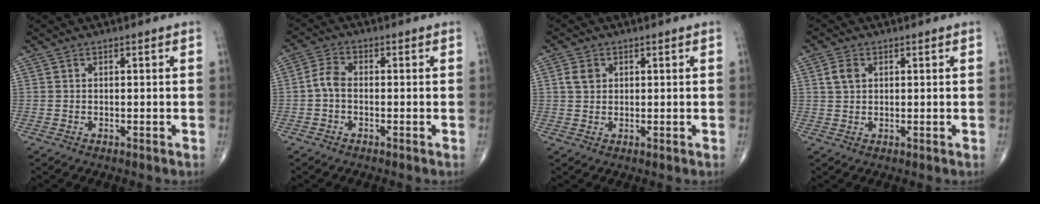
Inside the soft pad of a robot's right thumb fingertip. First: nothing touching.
{"total": 3.5, "force": [-0.7, 2.1, 2.6], "torque": [-0.053, 0.013, -0.022]}
{"total": 2.9, "force": [0.9, 2.3, 1.5], "torque": [-0.022, 0.001, 0.019]}
{"total": 3.1, "force": [1.0, 2.2, 1.9], "torque": [-0.035, 0.003, 0.021]}